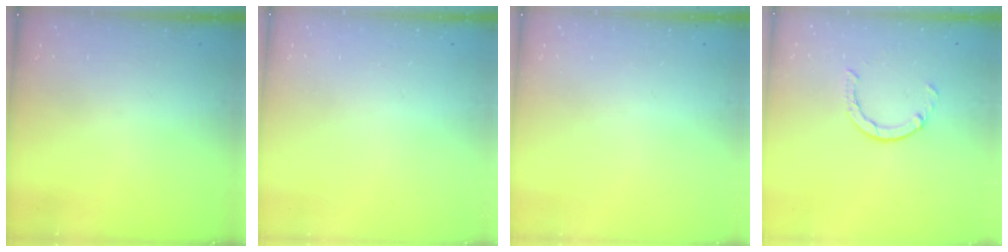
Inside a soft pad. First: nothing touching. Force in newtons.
{"total": 2.6, "press": 2.6, "slide": 0.2}
{"total": 0.0}
{"total": 2.9, "press": 2.9, "slide": 0.4}